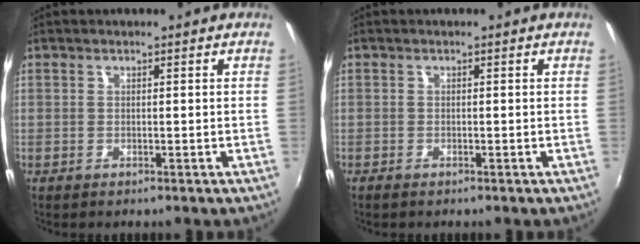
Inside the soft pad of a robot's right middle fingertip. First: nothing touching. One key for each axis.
{"total": 1.1, "fx": -0.9, "fy": 0.4, "fz": 0.6, "tx": -0.013, "ty": -0.005, "tz": -0.017}